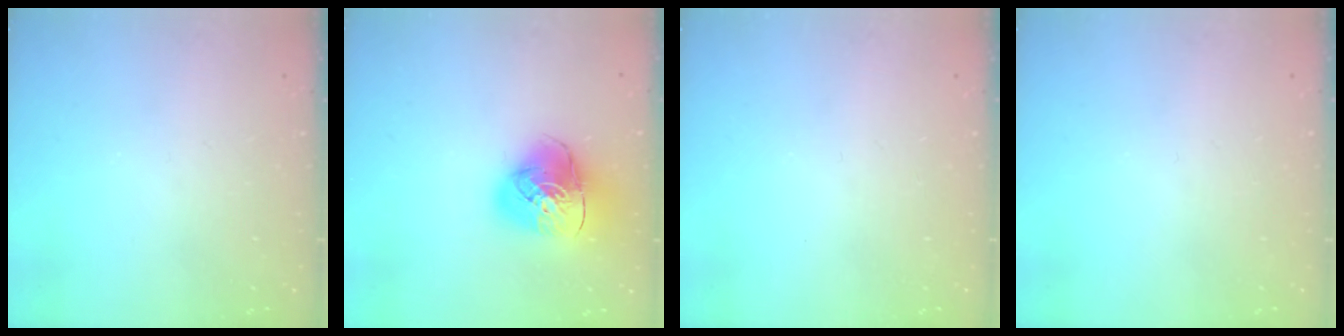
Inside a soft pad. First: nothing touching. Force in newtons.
{"total": 13.4, "press": 13.3, "slide": 1.7}
{"total": 0.0}
{"total": 0.0}